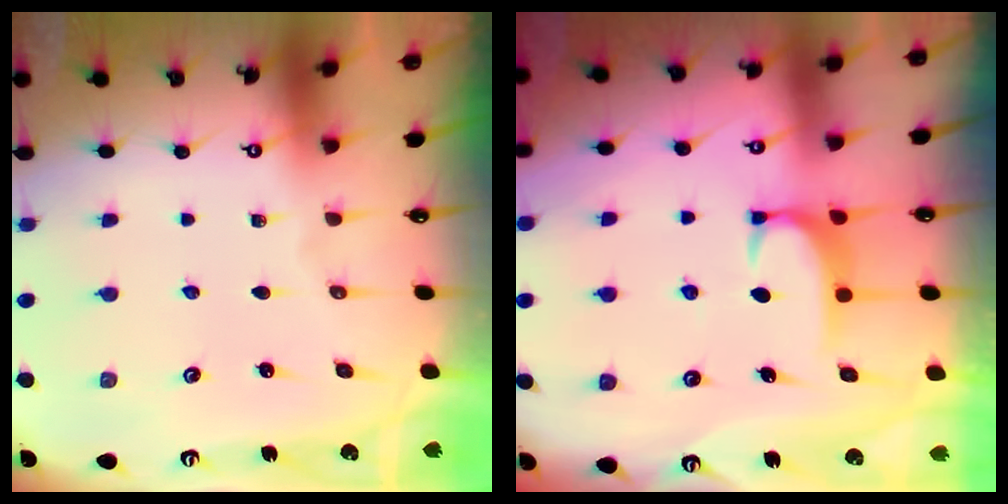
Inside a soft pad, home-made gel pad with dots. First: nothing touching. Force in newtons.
{"total": 1.8, "press": 1.7, "slide": 0.5}